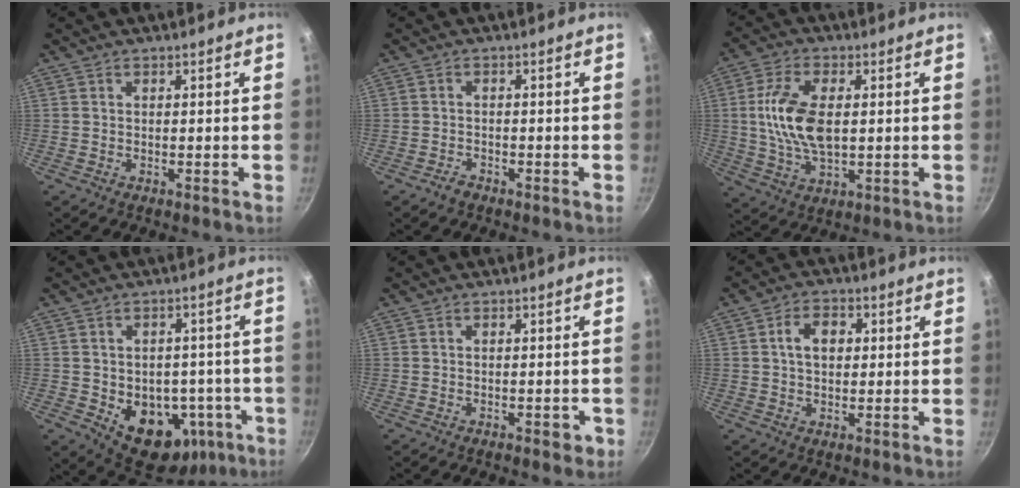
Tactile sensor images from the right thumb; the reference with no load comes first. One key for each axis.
{"total": 1.7, "fx": -1.4, "fy": 0.9, "fz": 0.5, "tx": -0.008, "ty": 0.016, "tz": -0.023}
{"total": 12.4, "fx": 1.1, "fy": 6.7, "fz": 10.4, "tx": -0.196, "ty": 0.005, "tz": 0.020}
{"total": 16.2, "fx": -4.9, "fy": 11.9, "fz": 9.9, "tx": -0.096, "ty": 0.021, "tz": -0.045}
{"total": 2.3, "fx": -1.1, "fy": 1.3, "fz": 1.5, "tx": -0.008, "ty": 0.016, "tz": -0.006}
{"total": 7.6, "fx": 1.3, "fy": 5.3, "fz": 5.3, "tx": -0.065, "ty": 0.013, "tz": 0.014}